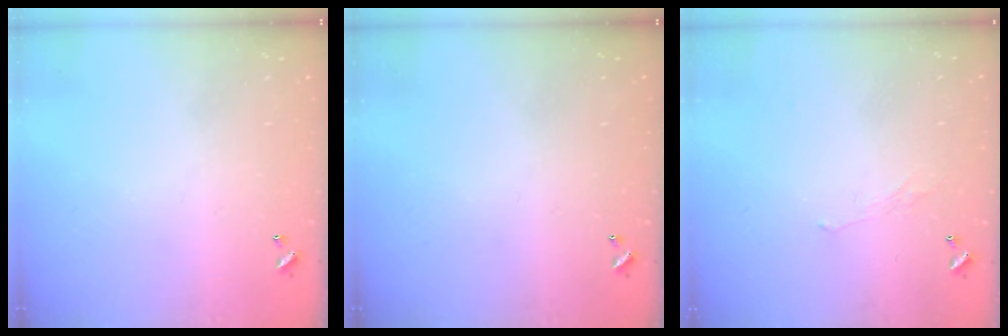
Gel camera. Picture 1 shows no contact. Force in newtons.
{"total": 0.0}
{"total": 0.6, "press": 0.2, "slide": 0.6}